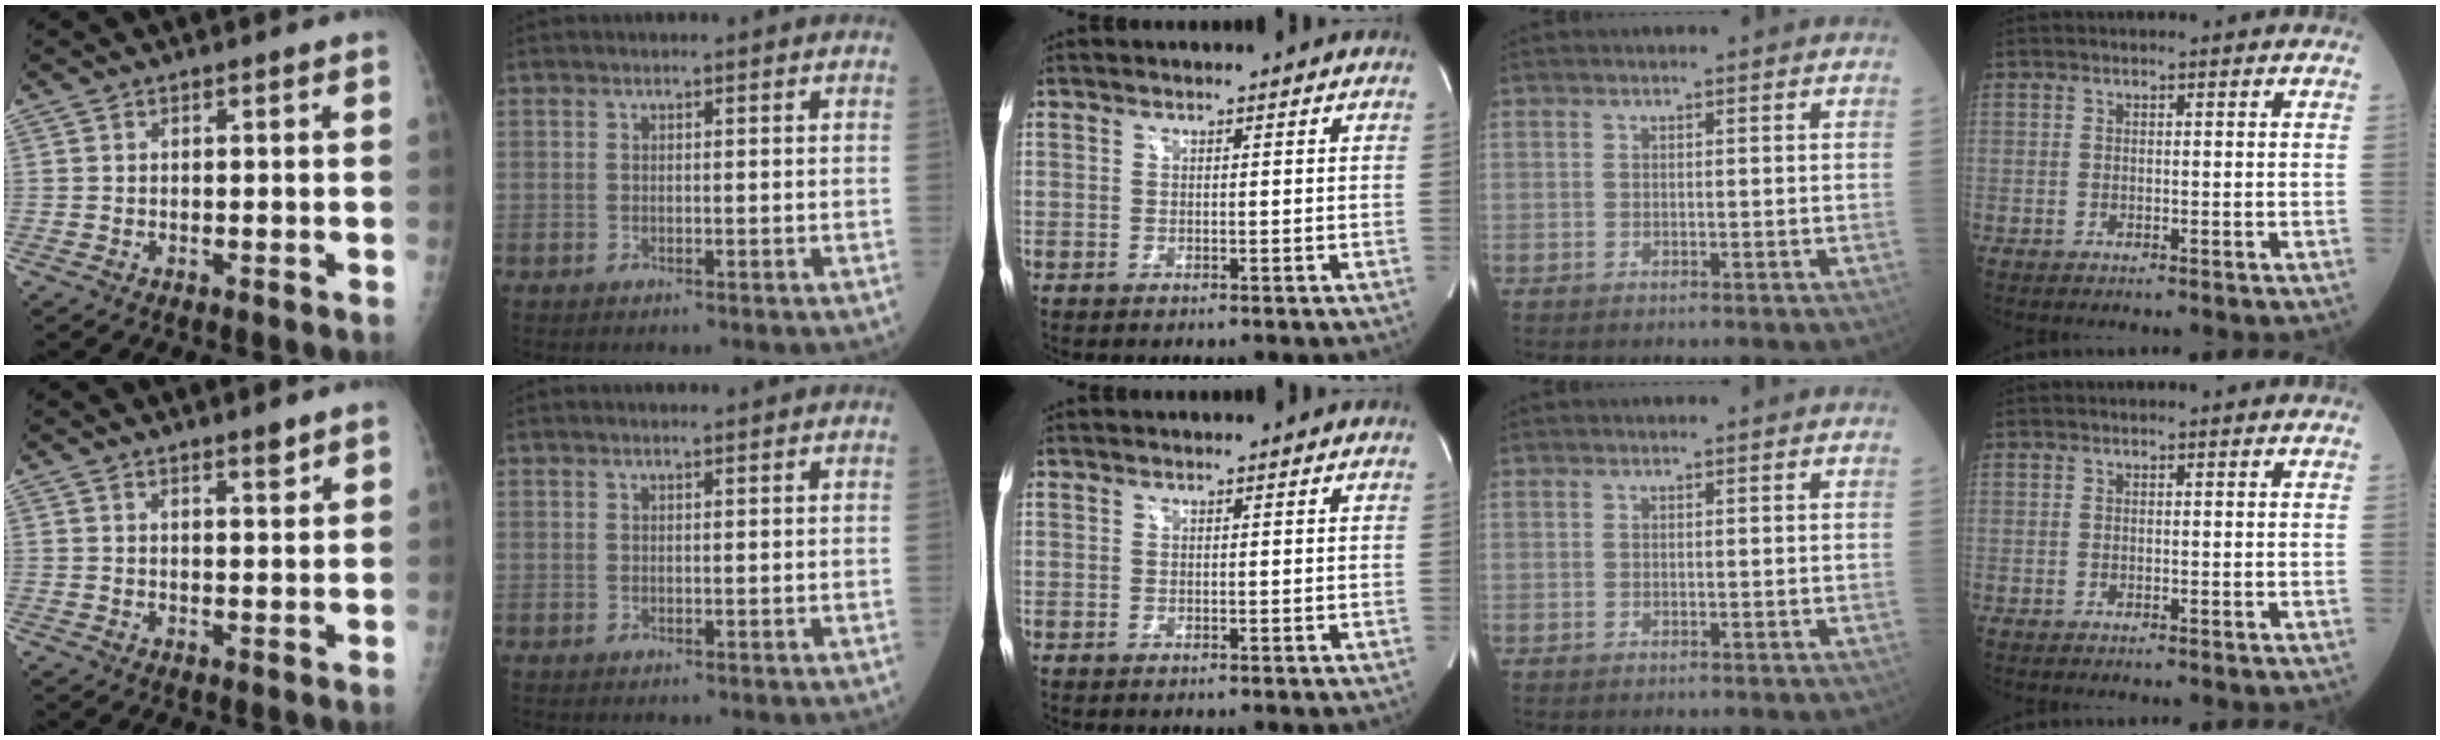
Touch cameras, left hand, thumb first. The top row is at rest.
{"thumb": {"total": 2.5, "force": [1.9, 0.5, 1.5], "torque": [-0.017, -0.015, 0.030]}, "index": {"total": 1.2, "force": [1.1, 0.1, 0.6], "torque": [-0.010, 0.012, 0.019]}}